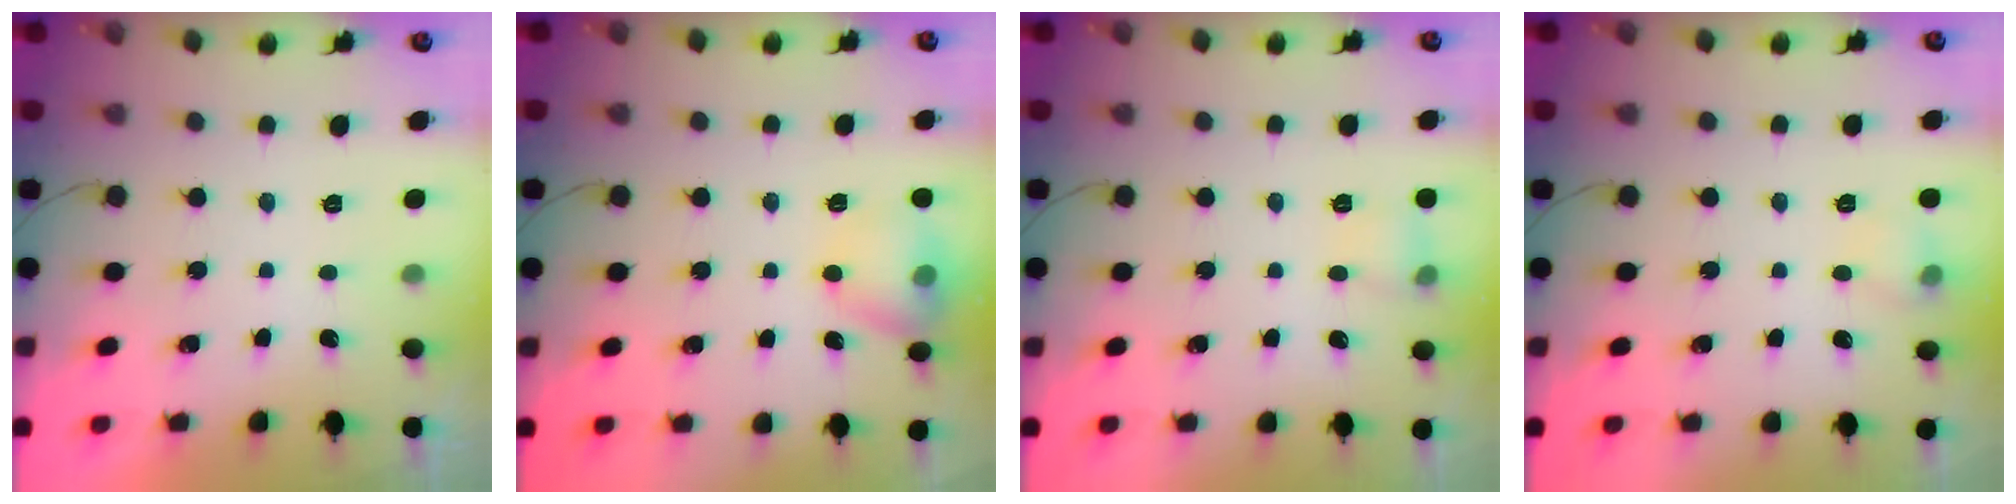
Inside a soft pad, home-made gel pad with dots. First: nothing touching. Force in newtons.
{"total": 10.4, "press": 10.3, "slide": 1.4}
{"total": 6.1, "press": 5.9, "slide": 1.5}
{"total": 6.9, "press": 6.5, "slide": 2.2}